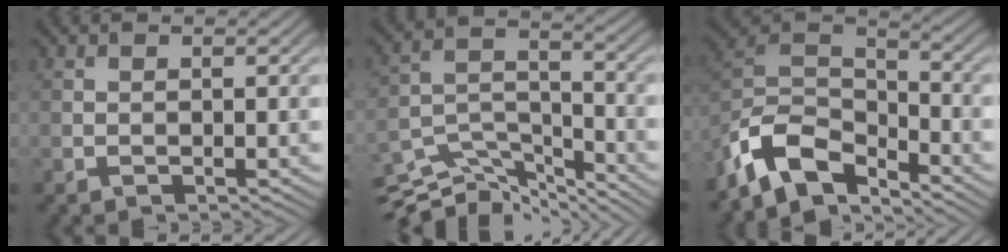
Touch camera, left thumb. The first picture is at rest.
{"total": 10.8, "force": [-9.2, 3.7, 4.2], "torque": [-0.095, -0.004, -0.160]}
{"total": 10.7, "force": [-7.6, 4.8, 5.9], "torque": [-0.122, -0.002, -0.166]}